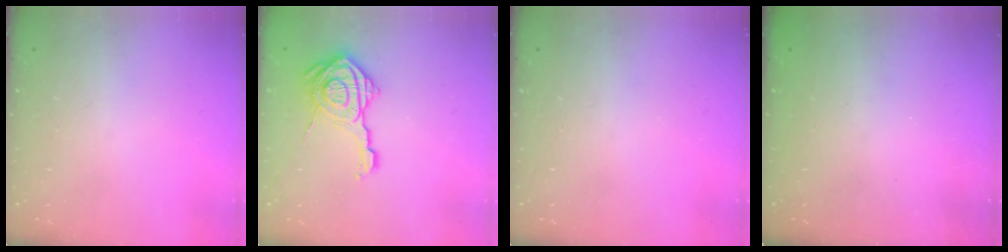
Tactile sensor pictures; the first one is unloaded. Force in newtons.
{"total": 17.5, "press": 17.5, "slide": 0.7}
{"total": 0.0}
{"total": 2.3, "press": 2.2, "slide": 0.8}